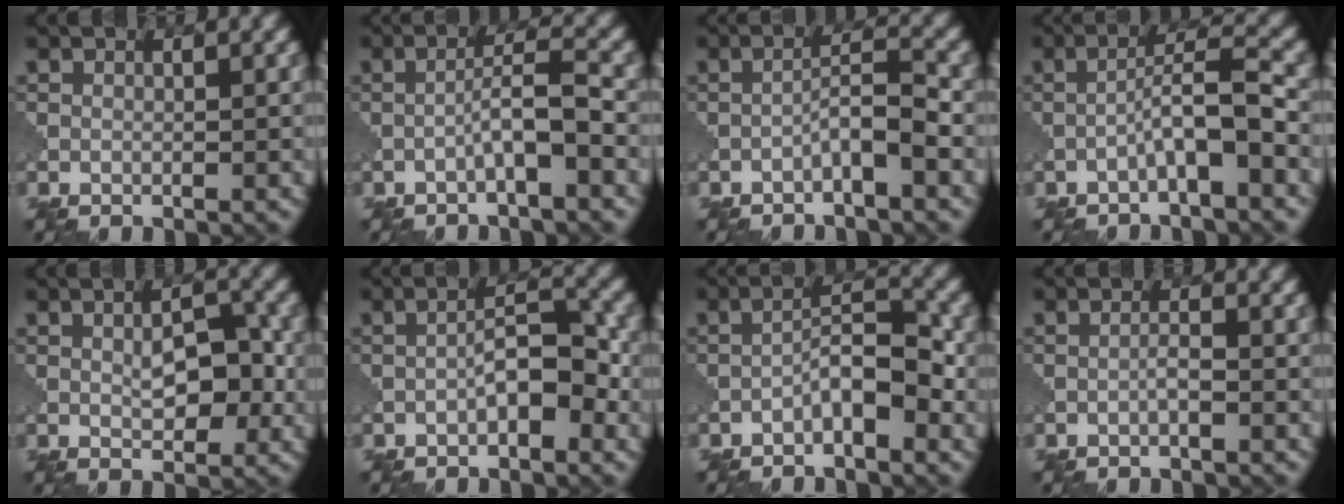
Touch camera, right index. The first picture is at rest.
{"total": 3.2, "force": [-1.3, 0.2, 2.9], "torque": [-0.051, 0.016, -0.030]}
{"total": 2.9, "force": [-1.5, 0.3, 2.5], "torque": [-0.045, 0.016, -0.034]}
{"total": 4.1, "force": [-1.7, 0.4, 3.7], "torque": [-0.062, 0.021, -0.037]}
{"total": 3.9, "force": [0.0, 2.0, 3.4], "torque": [-0.056, 0.000, 0.001]}
{"total": 3.6, "force": [-1.4, 1.3, 3.1], "torque": [-0.049, 0.013, -0.026]}
{"total": 4.0, "force": [-1.9, 1.3, 3.3], "torque": [-0.051, 0.017, -0.038]}
{"total": 1.0, "force": [-0.5, 0.0, 0.9], "torque": [-0.016, 0.004, -0.011]}